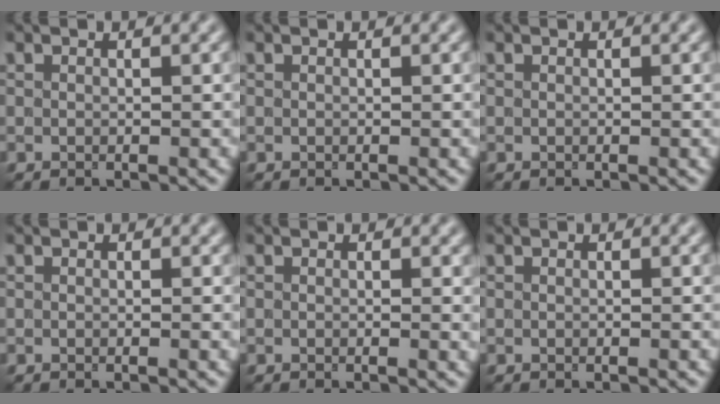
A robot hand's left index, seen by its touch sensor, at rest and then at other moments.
{"total": 0.0}
{"total": 0.0}
{"total": 0.0}
{"total": 0.6, "force": [0.1, 0.2, 0.6], "torque": [-0.009, -0.005, 0.001]}
{"total": 0.0}